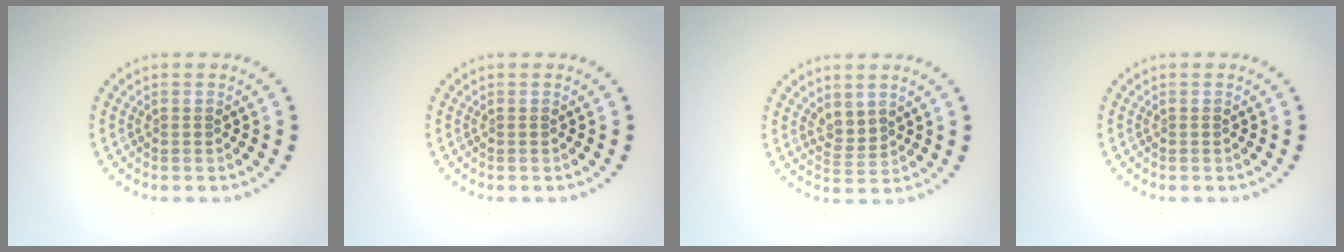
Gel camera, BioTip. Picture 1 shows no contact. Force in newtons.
{"total": 0.0}
{"total": 1.5, "press": 1.2, "slide": 0.9}
{"total": 0.0}